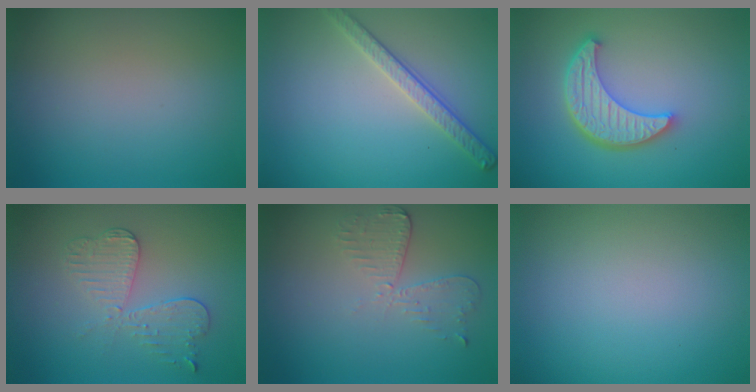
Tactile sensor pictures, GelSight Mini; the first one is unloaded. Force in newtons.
{"total": 2.8, "press": 2.6, "slide": 1.1}
{"total": 5.4, "press": 4.3, "slide": 3.2}
{"total": 3.9, "press": 3.3, "slide": 2.0}
{"total": 2.6, "press": 2.3, "slide": 1.3}
{"total": 0.0}